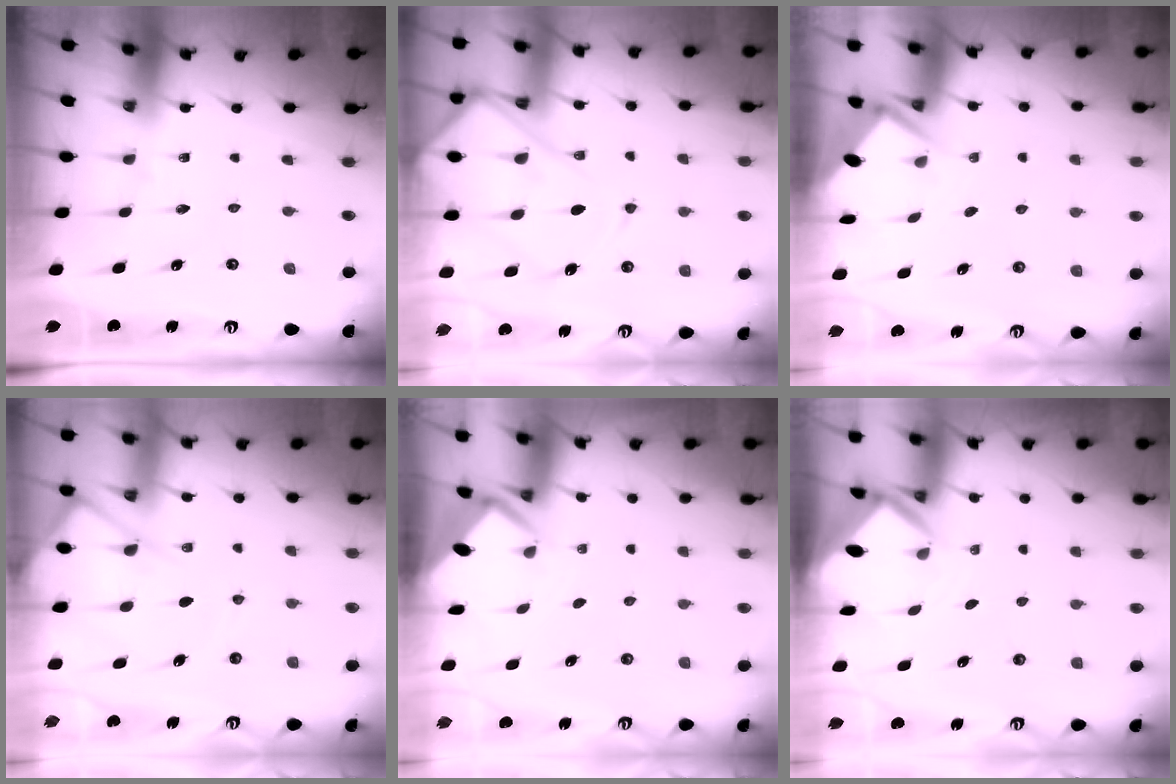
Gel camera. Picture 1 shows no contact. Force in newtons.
{"total": 15.4, "press": 15.3, "slide": 1.5}
{"total": 2.8, "press": 2.8, "slide": 0.3}
{"total": 9.3, "press": 9.3, "slide": 1.1}
{"total": 2.7, "press": 2.7, "slide": 0.2}
{"total": 3.2, "press": 3.2, "slide": 0.2}